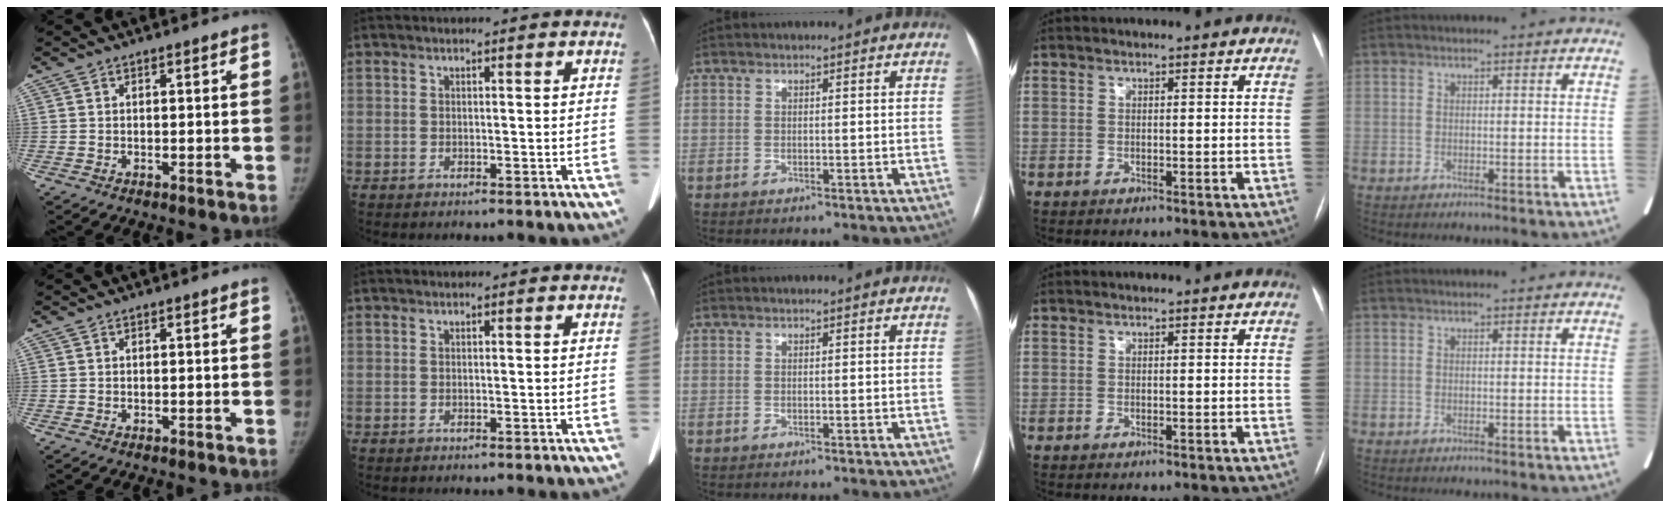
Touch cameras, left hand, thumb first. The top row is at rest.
{}